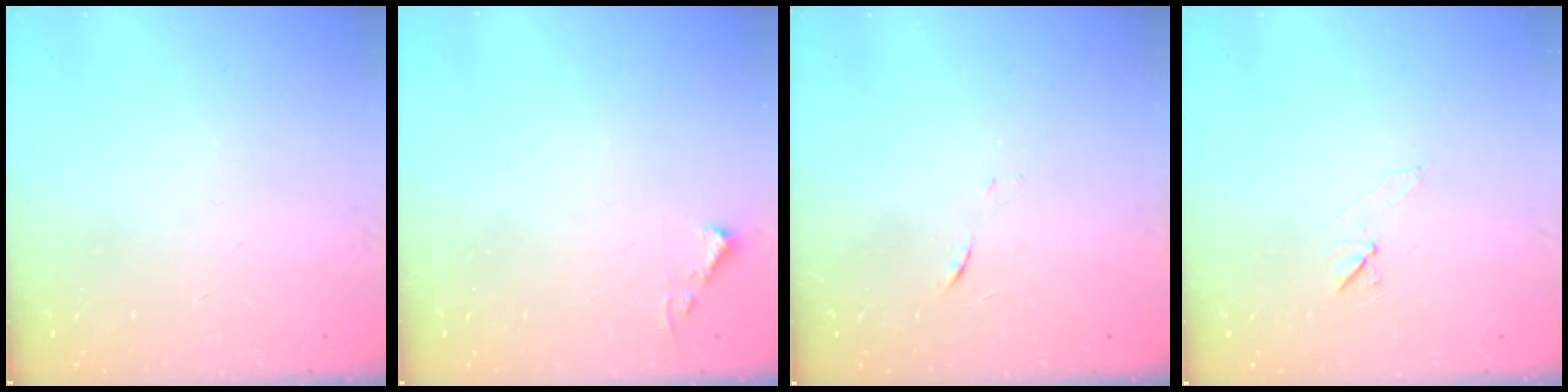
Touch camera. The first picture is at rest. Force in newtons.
{"total": 3.5, "press": 3.5, "slide": 0.4}
{"total": 6.7, "press": 6.6, "slide": 0.6}
{"total": 5.2, "press": 4.7, "slide": 2.1}